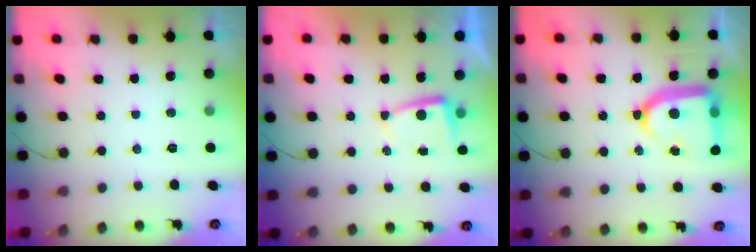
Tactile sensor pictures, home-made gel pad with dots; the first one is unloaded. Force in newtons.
{"total": 2.9, "press": 2.9, "slide": 0.4}
{"total": 16.9, "press": 16.8, "slide": 1.6}